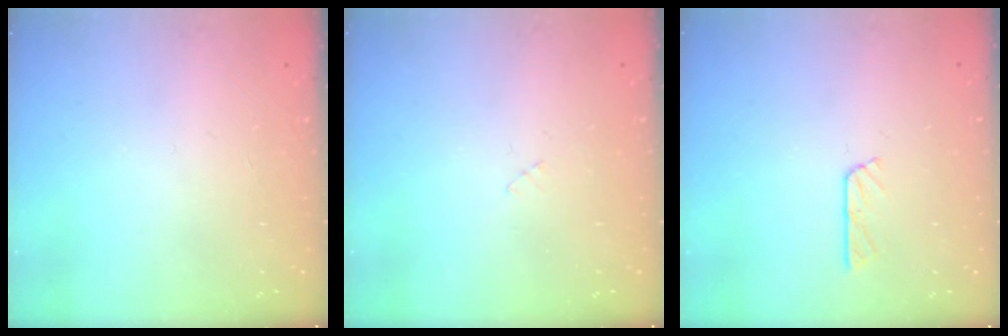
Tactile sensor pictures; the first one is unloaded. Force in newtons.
{"total": 2.7, "press": 2.7, "slide": 0.3}
{"total": 4.6, "press": 4.5, "slide": 0.5}